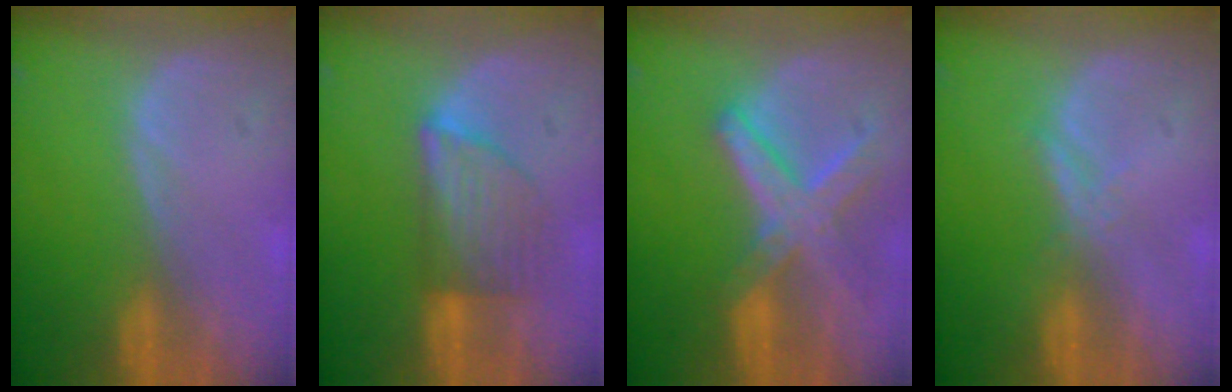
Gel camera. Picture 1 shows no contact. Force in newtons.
{"total": 6.0, "press": 6.0, "slide": 0.7}
{"total": 8.2, "press": 7.1, "slide": 4.1}
{"total": 1.7, "press": 1.7, "slide": 0.1}